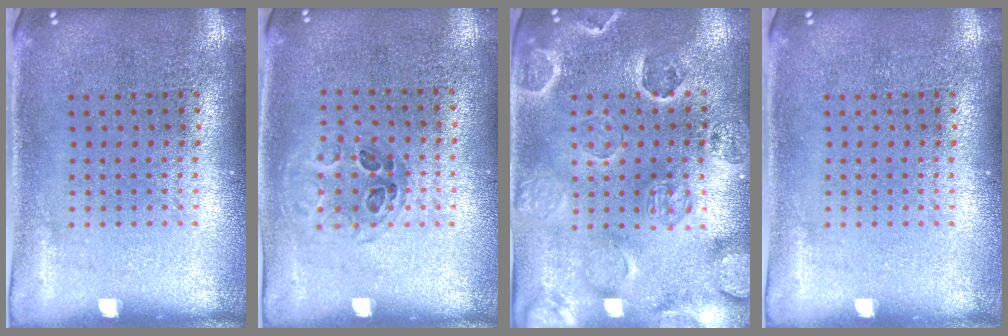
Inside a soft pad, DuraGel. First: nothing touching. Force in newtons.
{"total": 0.9, "press": 0.7, "slide": 0.5}
{"total": 2.6, "press": 2.5, "slide": 0.6}
{"total": 0.0}